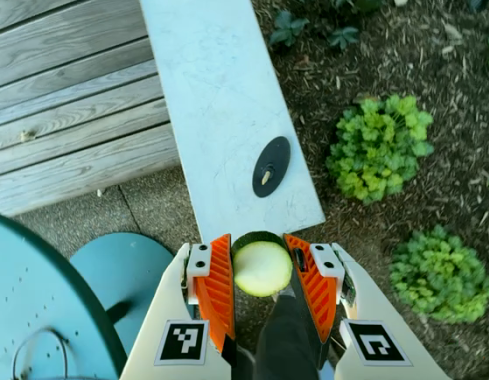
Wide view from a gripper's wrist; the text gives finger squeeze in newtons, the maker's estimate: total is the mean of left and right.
{"total": 10.6, "left": 10.8, "right": 10.5}